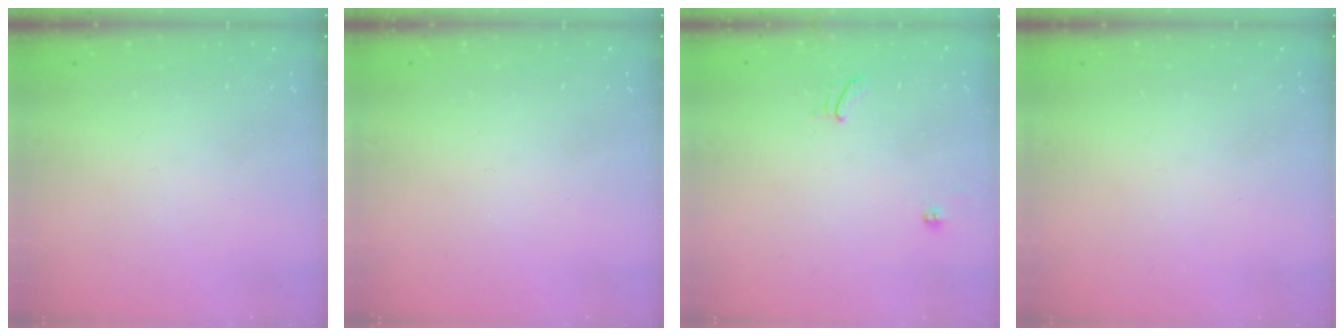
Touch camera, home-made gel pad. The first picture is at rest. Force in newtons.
{"total": 0.0}
{"total": 1.5, "press": 1.2, "slide": 1.0}
{"total": 0.0}